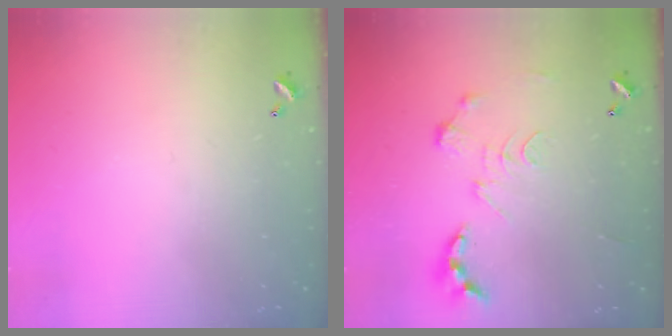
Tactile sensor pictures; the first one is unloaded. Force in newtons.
{"total": 0.0}